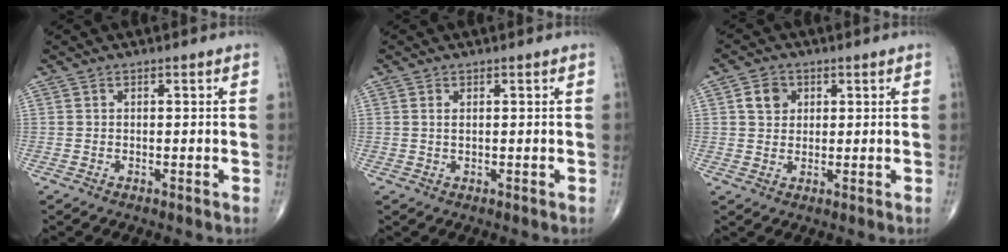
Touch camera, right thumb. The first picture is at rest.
{"total": 0.9, "force": [0.4, 0.3, 0.8], "torque": [-0.017, 0.001, 0.009]}
{"total": 4.2, "force": [1.4, 3.5, 1.9], "torque": [-0.016, -0.002, 0.022]}